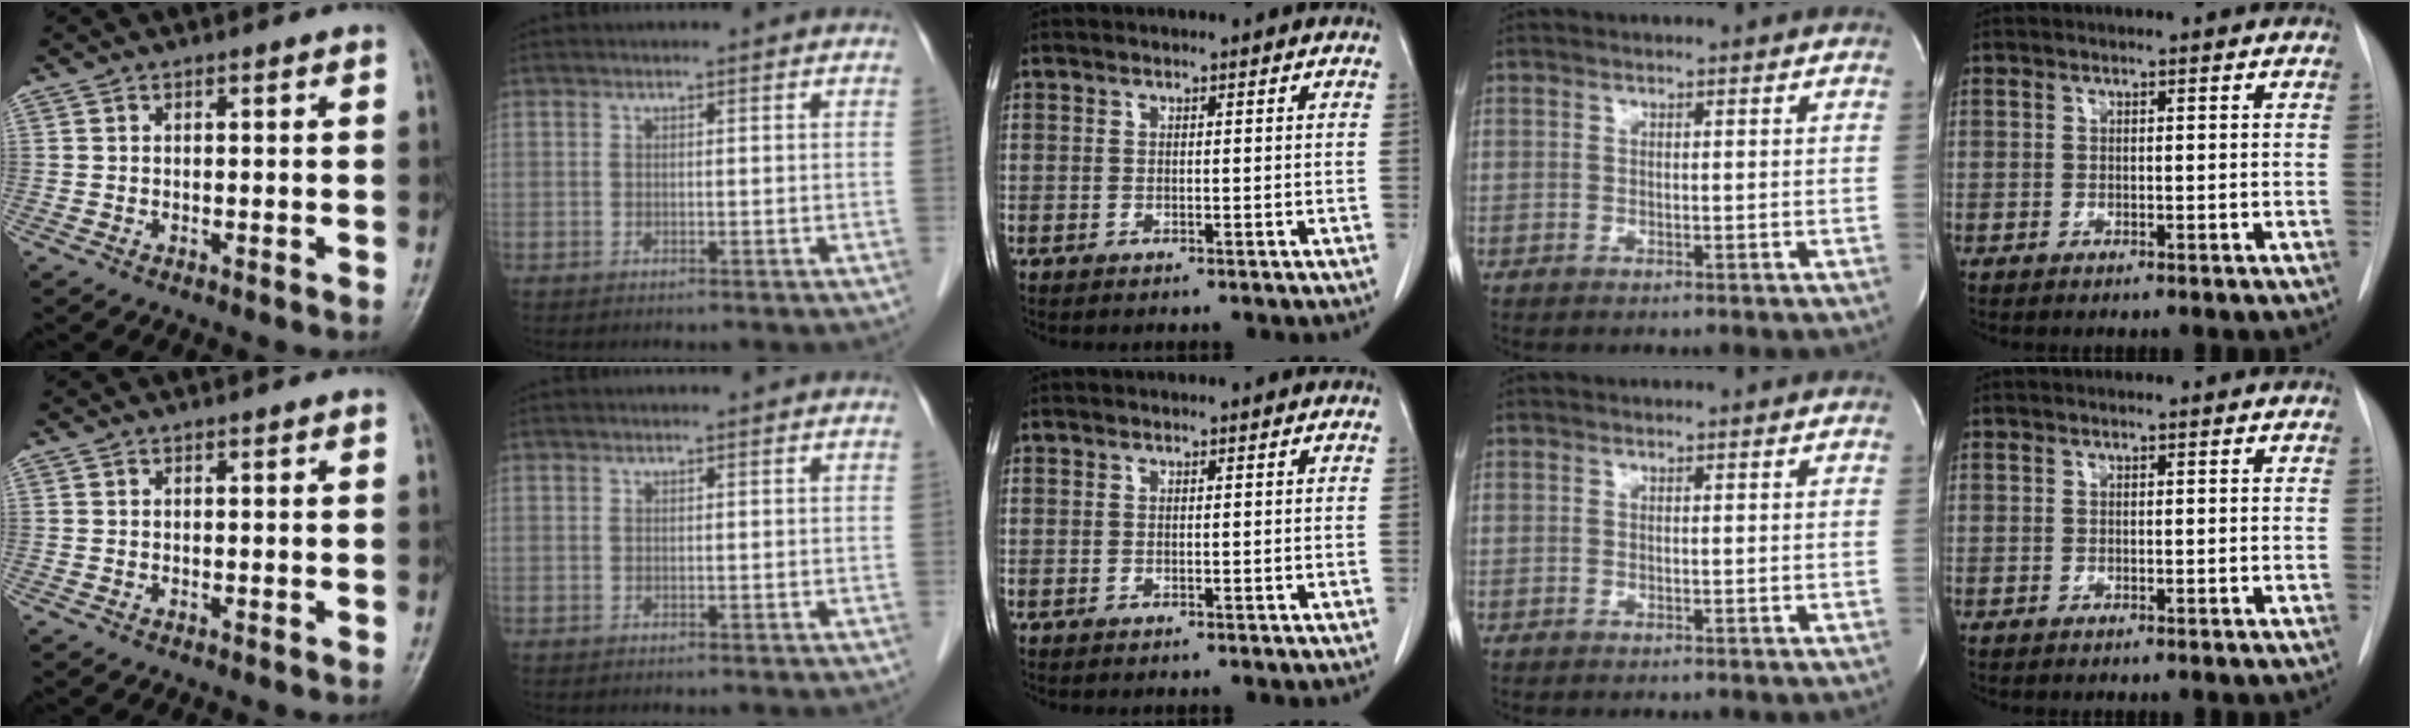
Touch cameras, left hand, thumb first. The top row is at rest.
{}